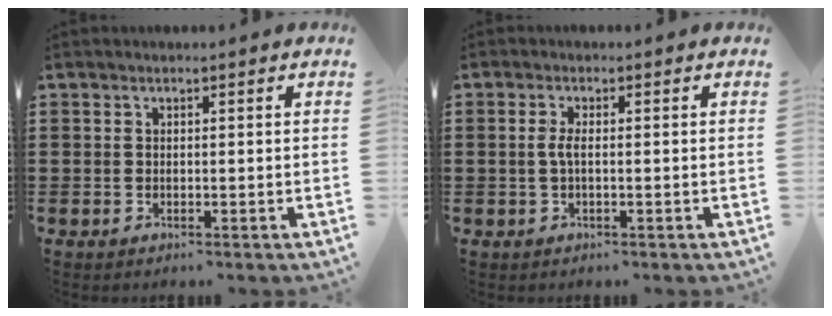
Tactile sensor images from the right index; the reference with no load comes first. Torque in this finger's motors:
{"motor_torque": [0.40, -0.24, 0.17, 0.07]}